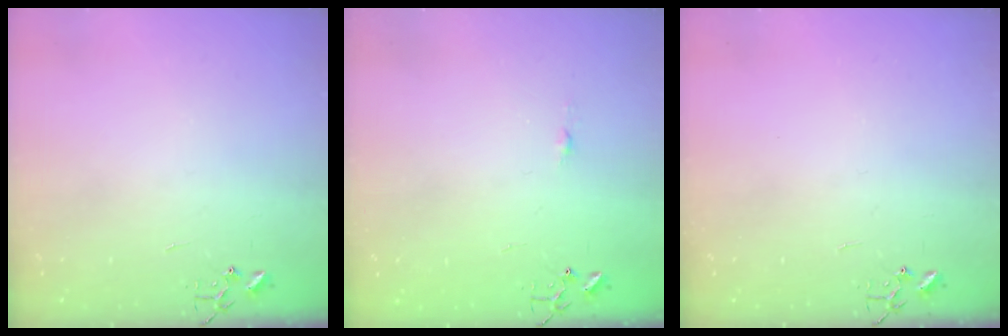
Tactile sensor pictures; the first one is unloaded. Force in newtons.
{"total": 3.3, "press": 3.3, "slide": 0.4}
{"total": 0.0}